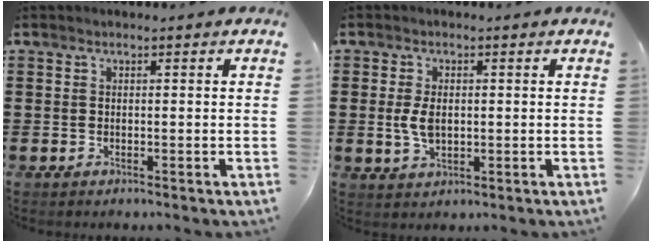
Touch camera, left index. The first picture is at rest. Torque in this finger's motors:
{"motor_torque": [1.02, 0.58, 0.50, 0.10]}